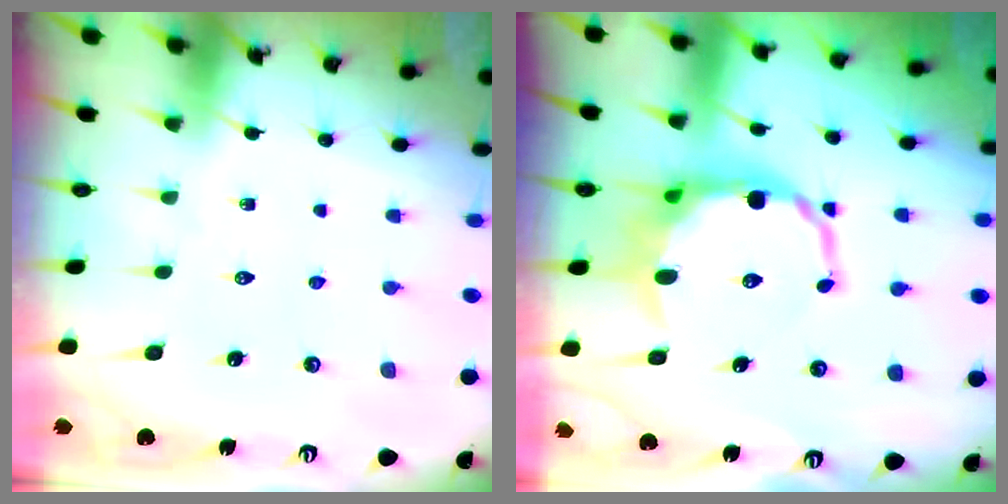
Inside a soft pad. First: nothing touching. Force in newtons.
{"total": 11.7, "press": 11.3, "slide": 2.9}